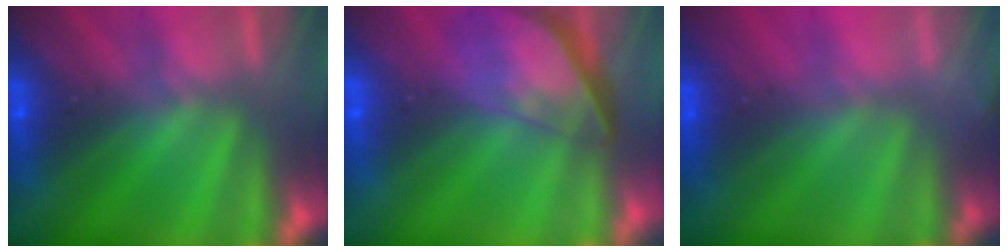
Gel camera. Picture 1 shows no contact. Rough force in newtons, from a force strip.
{"total": 3.6}
{"total": 8.7}